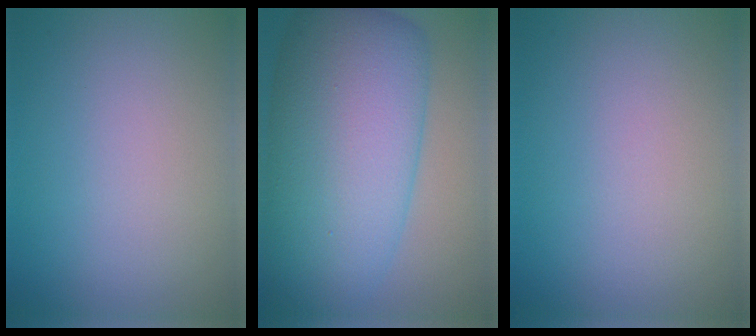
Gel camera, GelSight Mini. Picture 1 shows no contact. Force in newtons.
{"total": 14.1, "press": 14.1, "slide": 0.1}
{"total": 0.0}